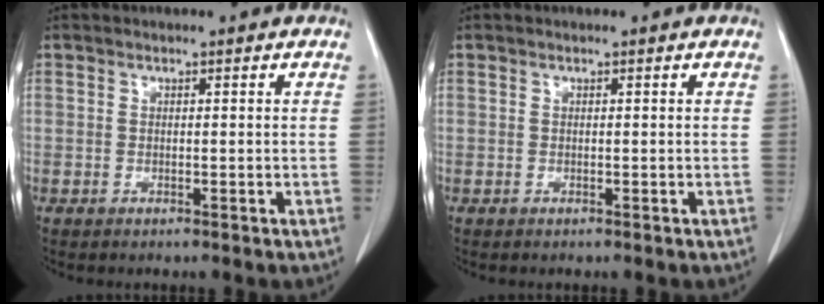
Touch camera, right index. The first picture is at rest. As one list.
[{"total": 0.0}]